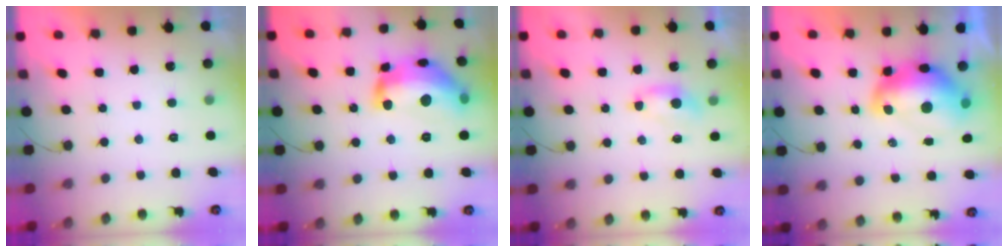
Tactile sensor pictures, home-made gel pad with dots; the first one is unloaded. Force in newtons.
{"total": 19.1, "press": 19.0, "slide": 1.0}
{"total": 5.1, "press": 5.1, "slide": 0.5}
{"total": 14.5, "press": 14.4, "slide": 1.2}